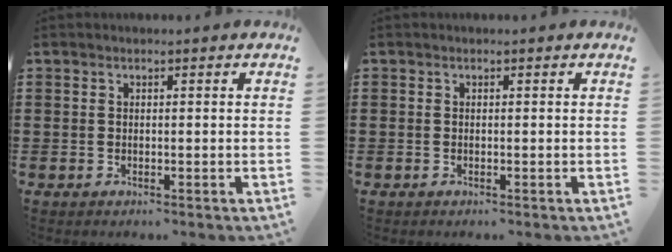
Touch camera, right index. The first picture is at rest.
{"total": 0.0}